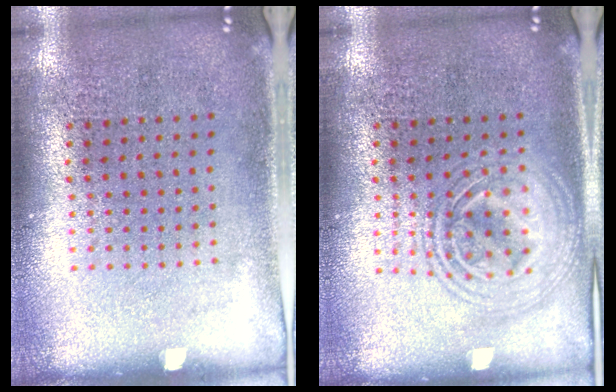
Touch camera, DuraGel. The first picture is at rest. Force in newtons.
{"total": 2.9, "press": 2.9, "slide": 0.4}